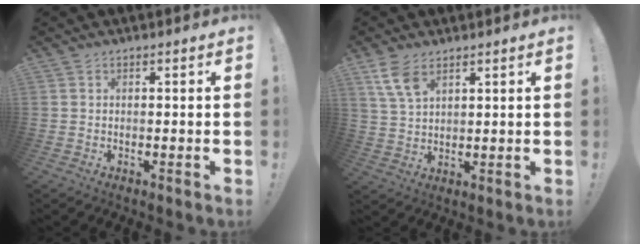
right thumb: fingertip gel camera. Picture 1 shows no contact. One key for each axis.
{"total": 7.4, "fx": 4.7, "fy": 3.5, "fz": 4.6, "tx": -0.082, "ty": -0.020, "tz": 0.091}